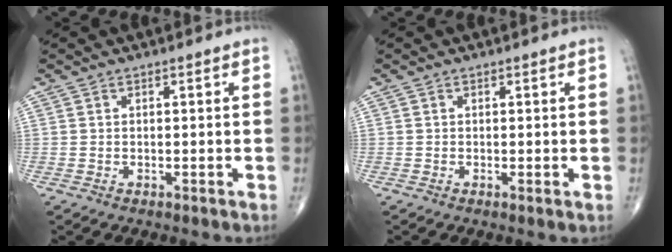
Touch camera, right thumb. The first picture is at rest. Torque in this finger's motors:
{"motor_torque": [-0.18, 0.16, -0.21, -0.10, -0.02]}